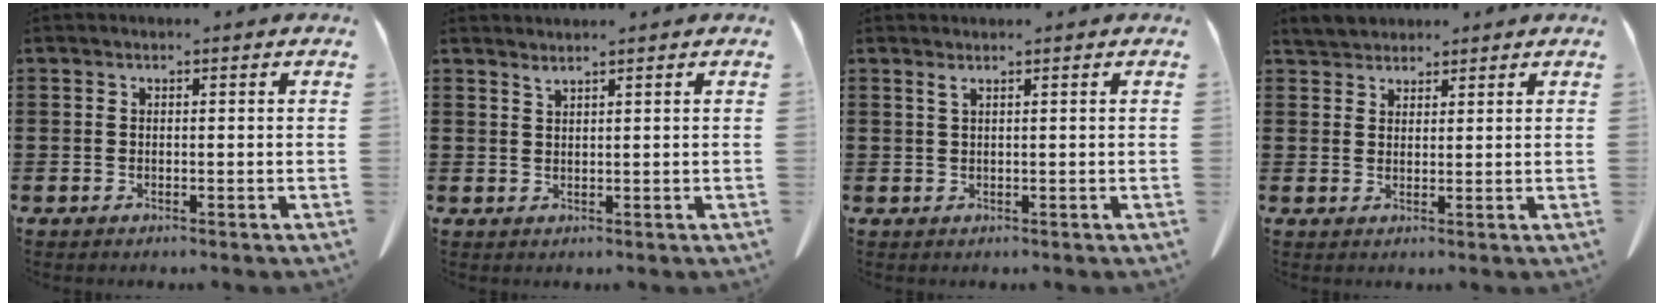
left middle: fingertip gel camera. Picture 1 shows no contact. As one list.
[{"total": 1.2, "force": [1.1, -0.1, 0.4], "torque": [-0.009, -0.003, 0.020]}, {"total": 0.8, "force": [0.4, 0.0, 0.7], "torque": [-0.013, -0.001, 0.007]}, {"total": 2.7, "force": [2.6, 0.7, 0.0], "torque": [-0.008, -0.001, 0.051]}]